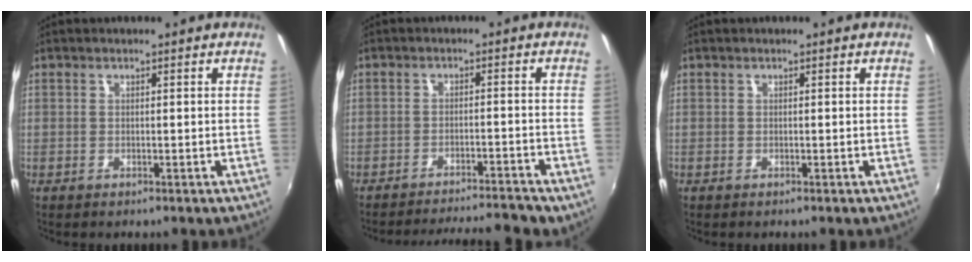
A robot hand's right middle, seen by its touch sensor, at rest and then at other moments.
{"total": 11.2, "force": [-10.5, 1.0, 3.7], "torque": [-0.073, 0.007, -0.143]}
{"total": 0.0}